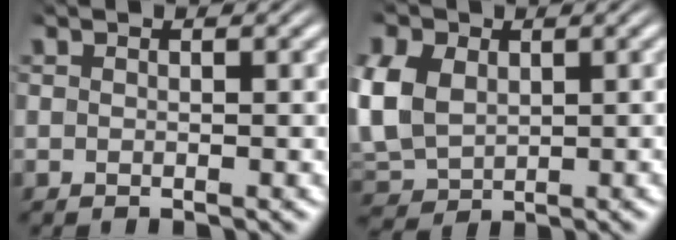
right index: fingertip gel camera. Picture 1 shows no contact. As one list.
[{"total": 8.3, "force": [-0.2, 7.4, 3.8], "torque": [-0.123, -0.030, 0.010]}]